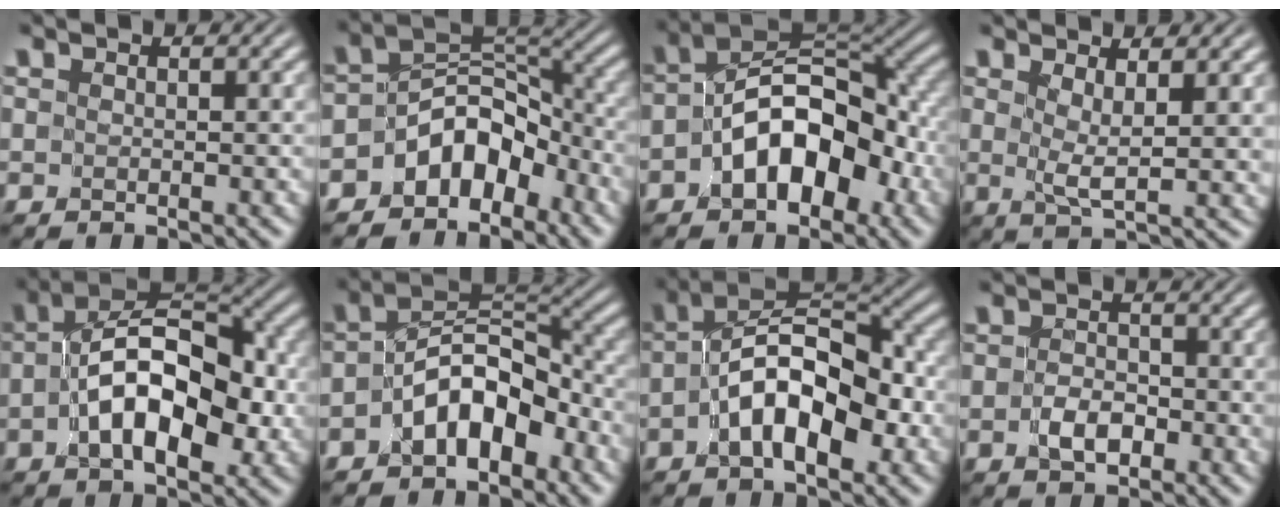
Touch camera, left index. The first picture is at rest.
{"total": 6.1, "force": [-3.9, 3.7, 2.9], "torque": [-0.013, 0.011, -0.077]}
{"total": 8.3, "force": [-2.7, 5.0, 6.0], "torque": [-0.085, 0.017, -0.057]}
{"total": 3.3, "force": [1.4, 0.8, 2.8], "torque": [-0.056, -0.009, 0.029]}
{"total": 9.0, "force": [-1.5, 4.9, 7.4], "torque": [-0.117, 0.019, -0.031]}
{"total": 6.0, "force": [-3.1, 3.3, 3.9], "torque": [-0.047, 0.015, -0.067]}
{"total": 7.9, "force": [-2.1, 4.0, 6.5], "torque": [-0.101, 0.022, -0.043]}
{"total": 2.1, "force": [-0.9, 1.4, 1.3], "torque": [-0.023, -0.001, -0.018]}